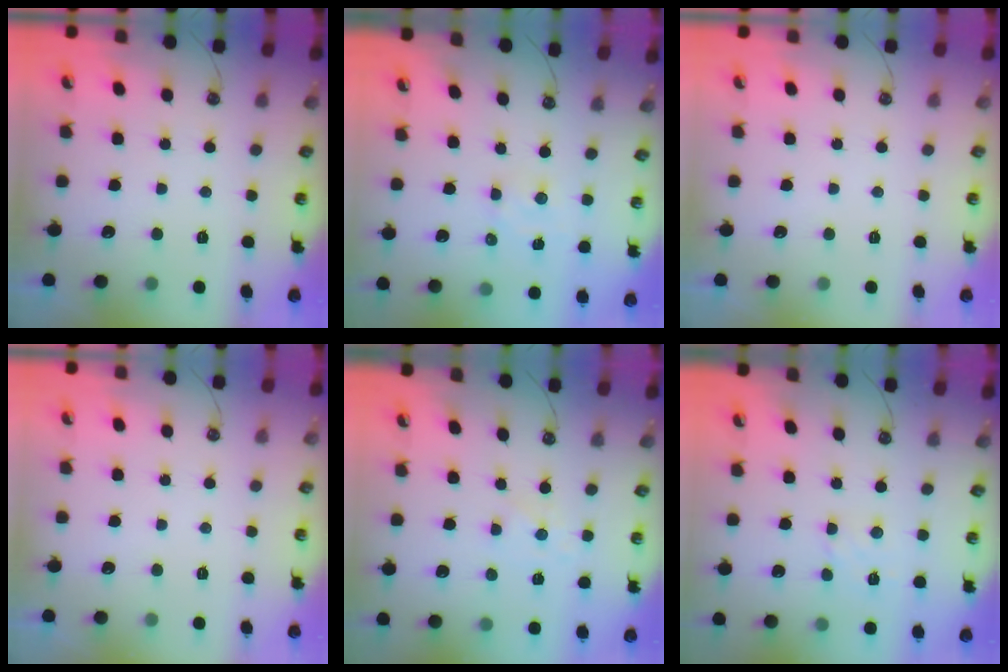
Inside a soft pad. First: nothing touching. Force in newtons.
{"total": 2.2, "press": 2.2, "slide": 0.3}
{"total": 0.0}
{"total": 0.0}
{"total": 2.2, "press": 2.1, "slide": 0.4}
{"total": 2.9, "press": 2.8, "slide": 0.5}